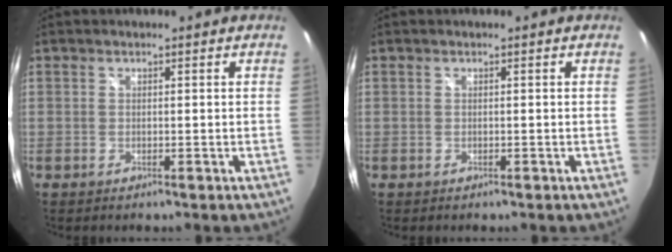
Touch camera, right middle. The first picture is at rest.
{"total": 0.0}